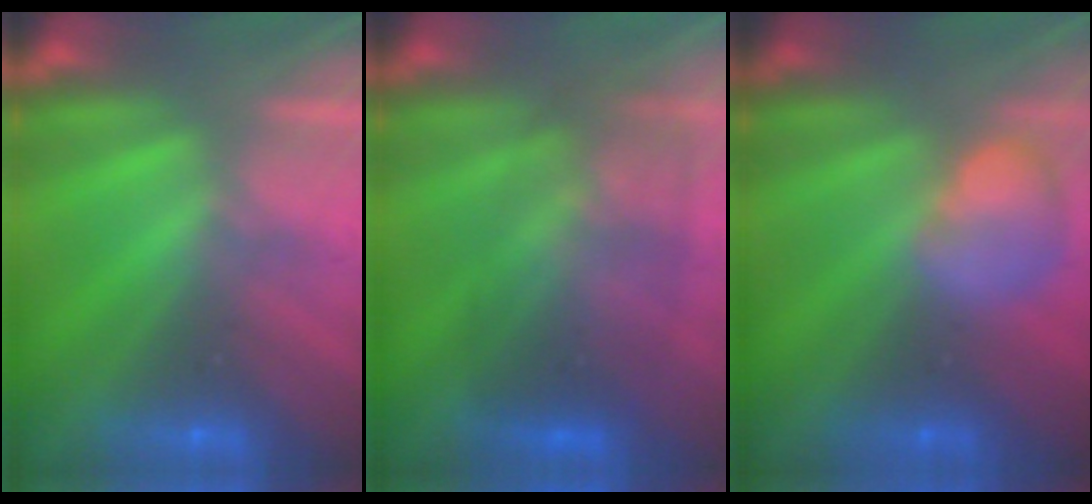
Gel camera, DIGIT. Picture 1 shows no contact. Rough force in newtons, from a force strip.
{"total": 2.9}
{"total": 2.4}